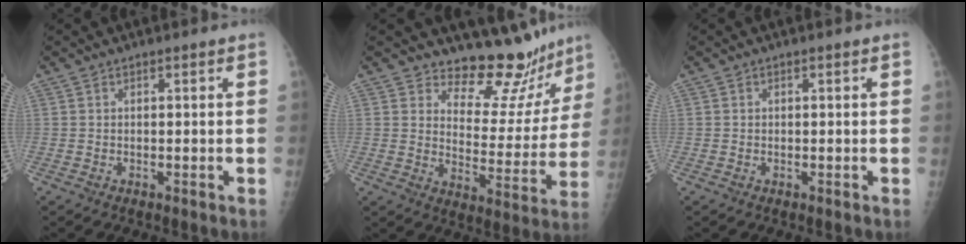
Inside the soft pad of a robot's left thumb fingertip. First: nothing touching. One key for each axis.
{"total": 13.2, "fx": 12.4, "fy": 4.0, "fz": 2.1, "tx": 0.017, "ty": -0.119, "tz": 0.166}
{"total": 0.0}